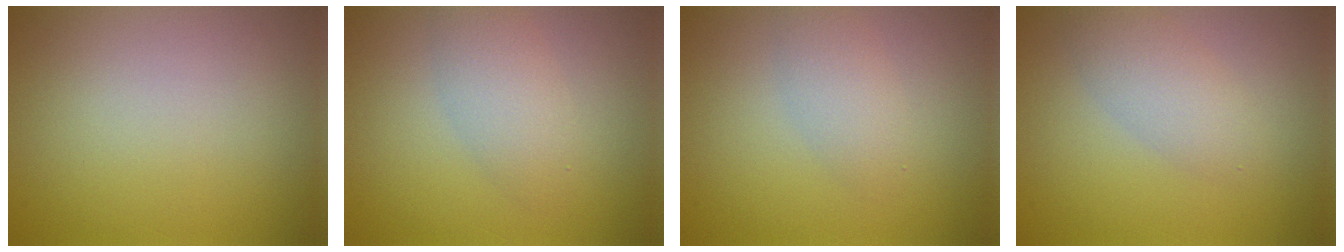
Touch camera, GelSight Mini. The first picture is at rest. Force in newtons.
{"total": 2.9, "press": 2.9, "slide": 0.1}
{"total": 2.3, "press": 2.3, "slide": 0.1}
{"total": 2.8, "press": 2.8, "slide": 0.1}